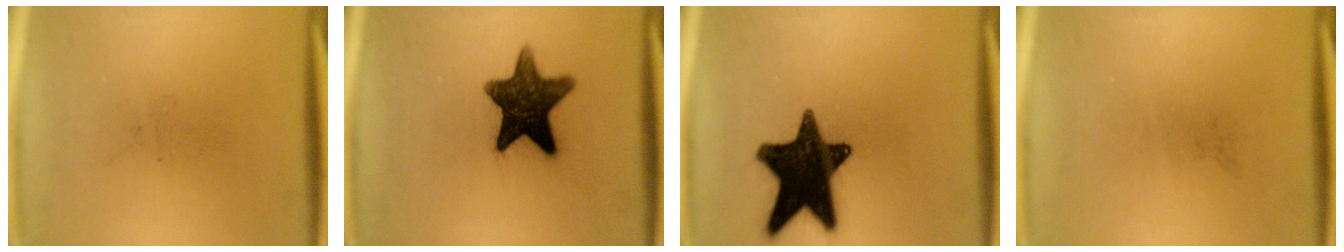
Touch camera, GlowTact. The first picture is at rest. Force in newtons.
{"total": 12.7}
{"total": 17.7}
{"total": 0.0}